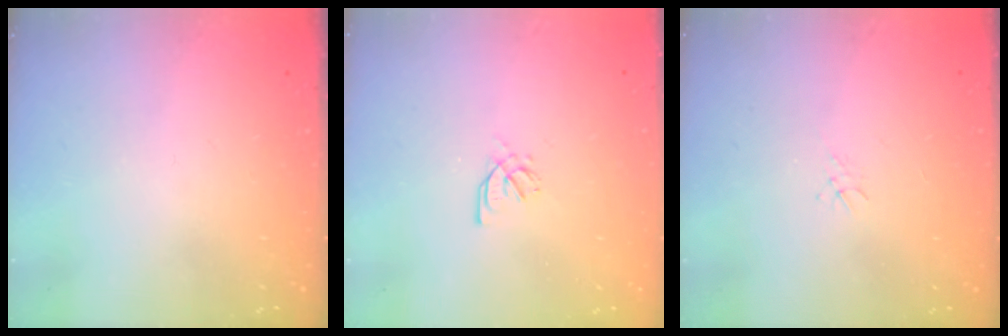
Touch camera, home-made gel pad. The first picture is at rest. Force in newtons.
{"total": 1.7, "press": 1.6, "slide": 0.5}
{"total": 1.2, "press": 1.1, "slide": 0.3}